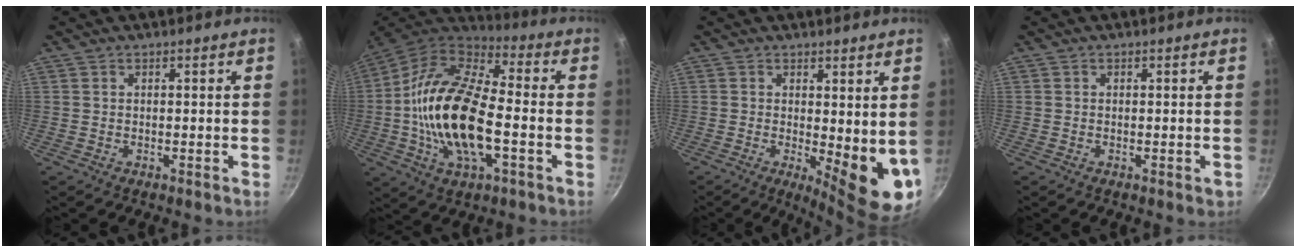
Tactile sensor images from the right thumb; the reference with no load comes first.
{"total": 21.7, "force": [-3.3, 10.3, 18.9], "torque": [-0.356, 0.029, -0.077]}
{"total": 10.2, "force": [0.3, 3.8, 9.5], "torque": [-0.107, -0.024, 0.011]}
{"total": 0.8, "force": [-0.3, 0.4, 0.6], "torque": [-0.004, 0.002, -0.005]}